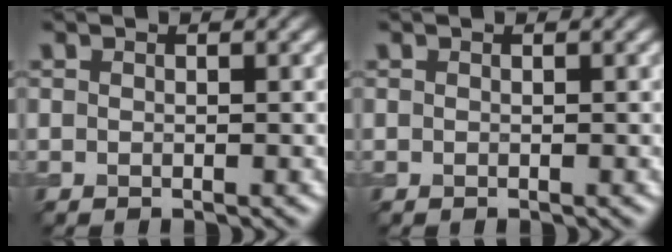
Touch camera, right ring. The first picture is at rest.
{"total": 0.0}